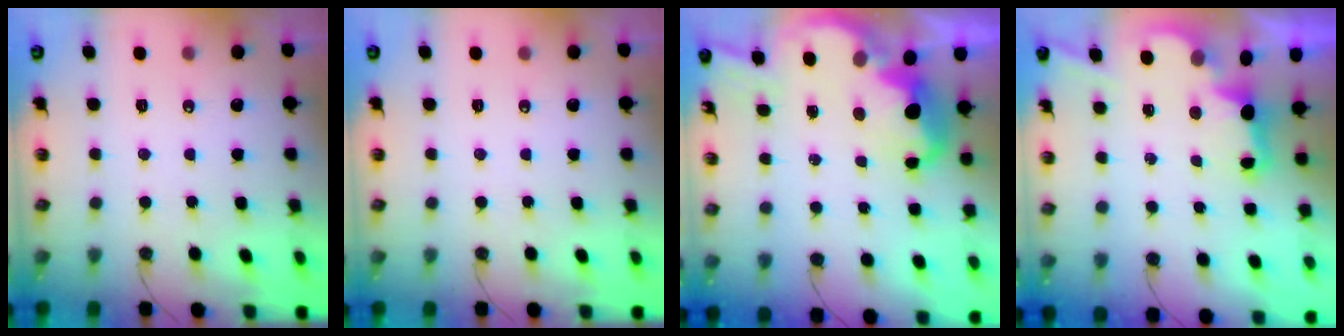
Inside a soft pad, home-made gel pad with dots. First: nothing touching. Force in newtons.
{"total": 0.0}
{"total": 7.9, "press": 7.9, "slide": 0.6}
{"total": 2.7, "press": 2.6, "slide": 0.9}